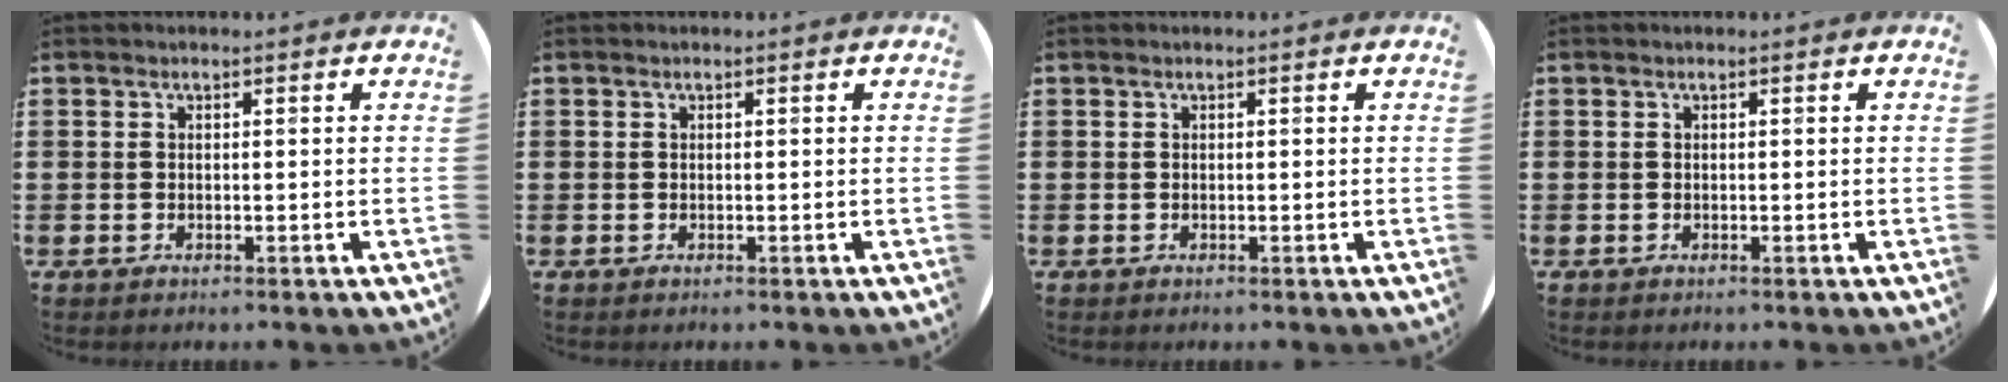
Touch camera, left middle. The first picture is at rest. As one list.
[{"total": 0.0}, {"total": 0.0}, {"total": 0.0}]